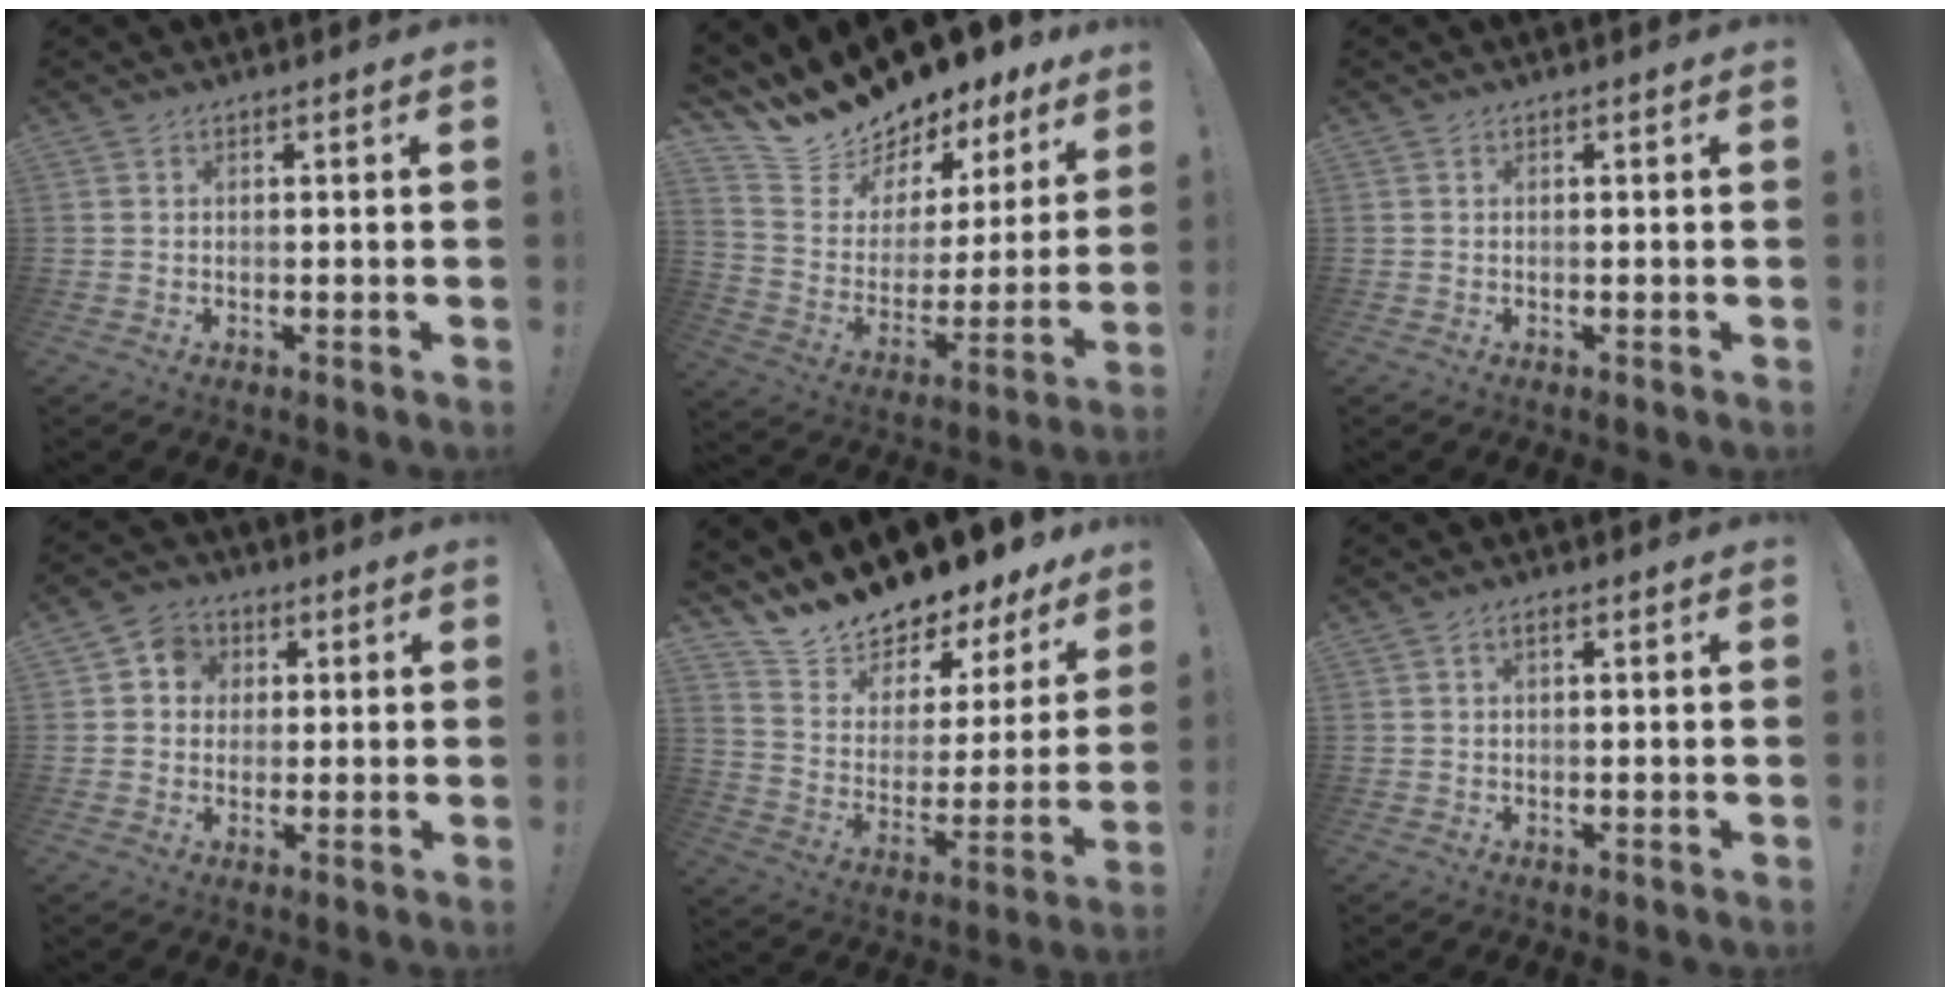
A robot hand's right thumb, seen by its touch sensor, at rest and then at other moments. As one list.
[{"total": 14.4, "force": [13.5, 4.5, 2.2], "torque": [-0.059, -0.121, 0.247]}, {"total": 0.0}, {"total": 6.3, "force": [0.8, 6.0, 1.9], "torque": [-0.029, 0.007, 0.018]}, {"total": 11.9, "force": [11.6, 2.4, 1.1], "torque": [-0.046, -0.116, 0.201]}, {"total": 1.3, "force": [0.4, 0.6, 1.0], "torque": [-0.025, 0.005, 0.008]}]